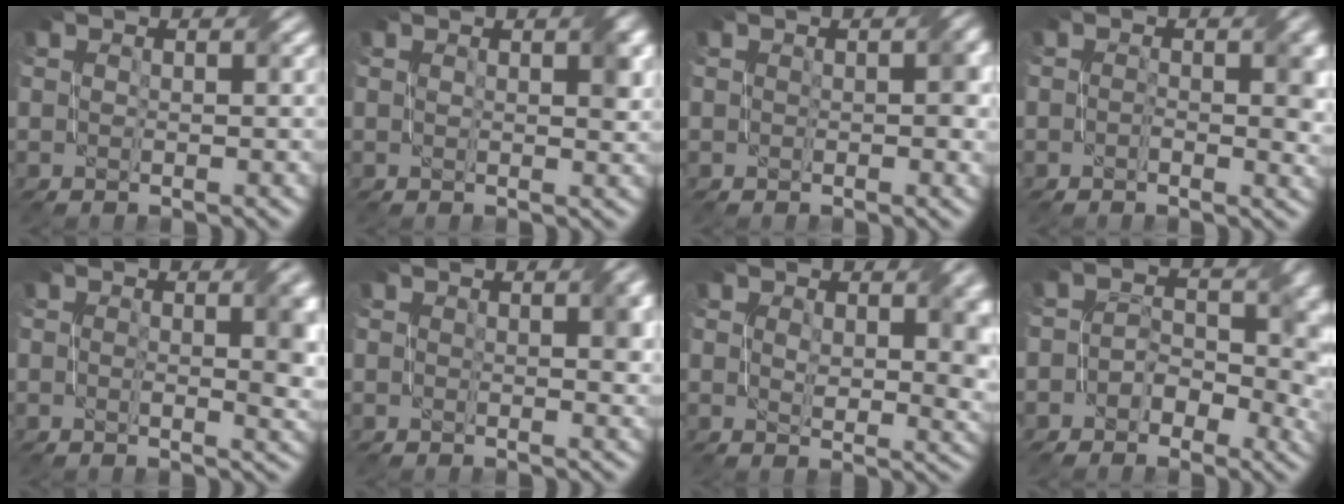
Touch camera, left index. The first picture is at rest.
{"total": 1.9, "force": [0.9, 0.4, 1.6], "torque": [-0.016, 0.001, 0.015]}
{"total": 2.0, "force": [0.2, 1.0, 1.7], "torque": [-0.019, 0.004, 0.004]}
{"total": 3.0, "force": [0.0, 1.5, 2.7], "torque": [-0.033, -0.001, -0.003]}
{"total": 4.3, "force": [0.5, 1.5, 4.0], "torque": [-0.053, -0.002, 0.010]}
{"total": 2.6, "force": [0.9, 0.9, 2.3], "torque": [-0.026, 0.002, 0.015]}
{"total": 5.9, "force": [1.1, 3.4, 4.7], "torque": [-0.070, -0.010, 0.027]}
{"total": 5.4, "force": [-0.8, 4.0, 3.5], "torque": [-0.033, -0.001, -0.025]}